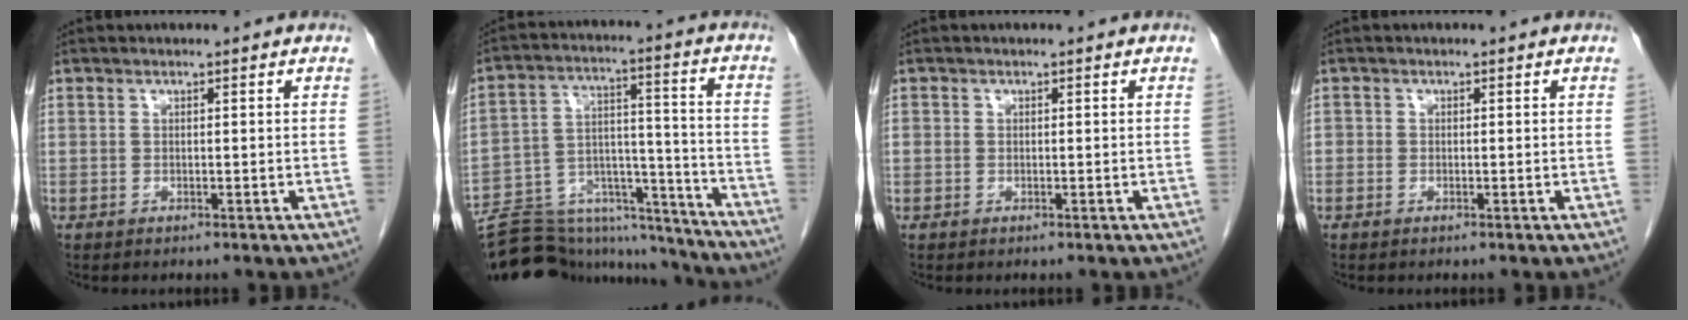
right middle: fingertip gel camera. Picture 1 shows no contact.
{"total": 23.6, "force": [-21.3, 6.9, 7.2], "torque": [-0.145, 0.023, -0.316]}
{"total": 0.6, "force": [0.0, 0.6, 0.1], "torque": [0.007, 0.005, -0.002]}
{"total": 0.9, "force": [-0.3, 0.8, 0.2], "torque": [0.003, 0.005, -0.008]}